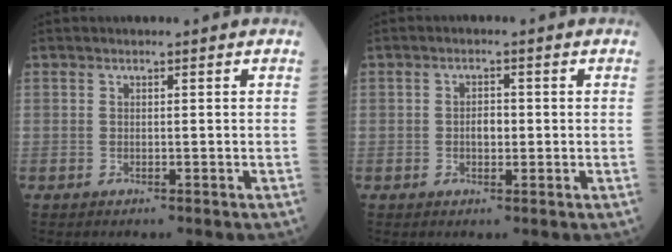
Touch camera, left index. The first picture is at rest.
{"total": 2.1, "force": [-0.4, 1.3, 1.7], "torque": [-0.027, 0.000, -0.009]}